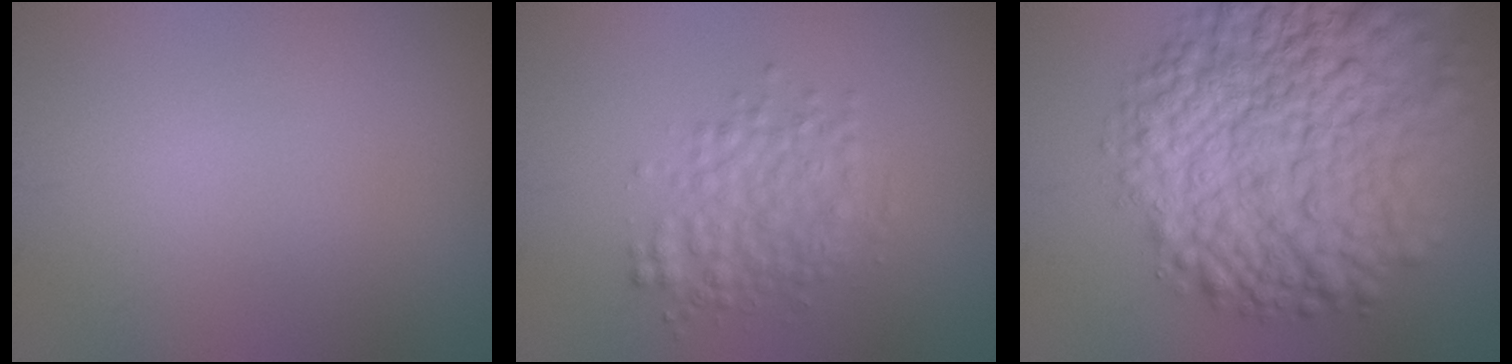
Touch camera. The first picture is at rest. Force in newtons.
{"total": 3.5, "press": 3.5, "slide": 0.0}
{"total": 12.8, "press": 12.8, "slide": 0.4}